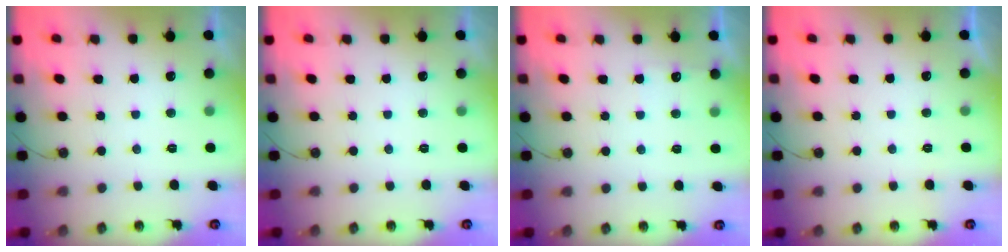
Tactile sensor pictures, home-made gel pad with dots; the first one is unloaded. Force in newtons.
{"total": 0.0}
{"total": 4.2, "press": 4.2, "slide": 0.6}
{"total": 0.0}